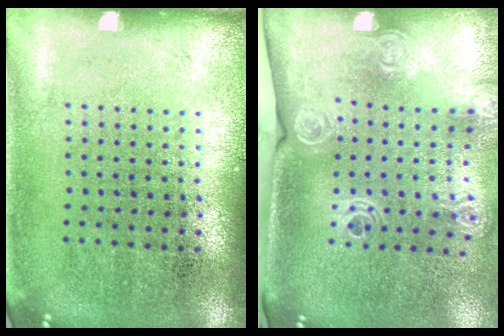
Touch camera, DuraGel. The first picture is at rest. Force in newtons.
{"total": 2.1, "press": 1.5, "slide": 1.4}